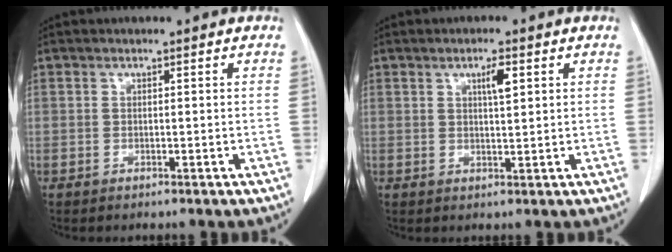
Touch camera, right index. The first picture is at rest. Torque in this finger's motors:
{"motor_torque": [0.07, 0.02, 0.04, 0.04]}